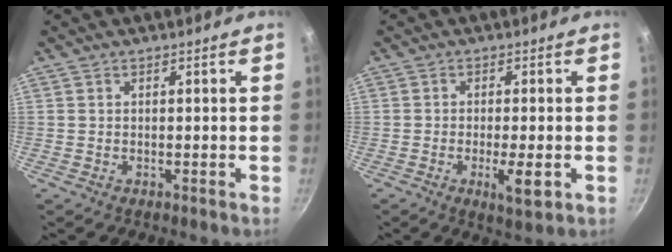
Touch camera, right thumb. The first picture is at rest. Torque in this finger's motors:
{"motor_torque": [0.08, 0.04, -0.07, 0.06, 0.00]}